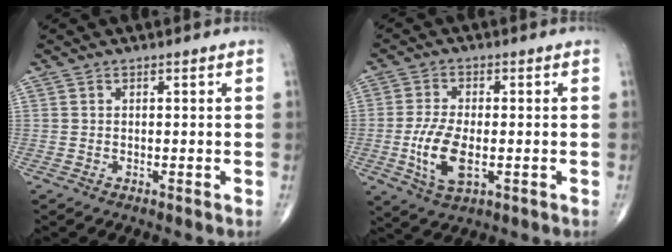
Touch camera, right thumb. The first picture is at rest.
{"total": 8.7, "force": [-1.7, 4.1, 7.5], "torque": [-0.155, -0.003, -0.031]}